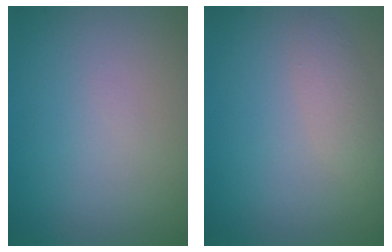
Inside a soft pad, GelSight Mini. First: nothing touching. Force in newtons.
{"total": 1.6, "press": 1.6, "slide": 0.1}